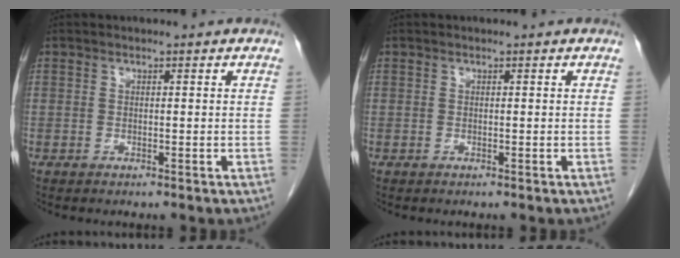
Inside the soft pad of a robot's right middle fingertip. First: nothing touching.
{"total": 0.0}